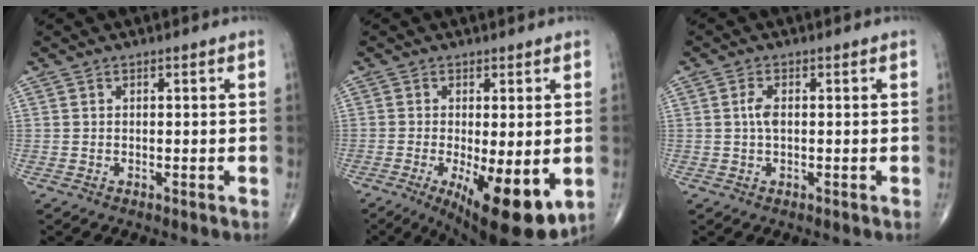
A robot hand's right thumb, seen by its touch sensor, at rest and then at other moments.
{"total": 14.0, "force": [-4.1, 4.5, 12.6], "torque": [-0.174, -0.025, -0.047]}
{"total": 2.3, "force": [0.1, 1.0, 2.0], "torque": [-0.046, 0.004, 0.000]}